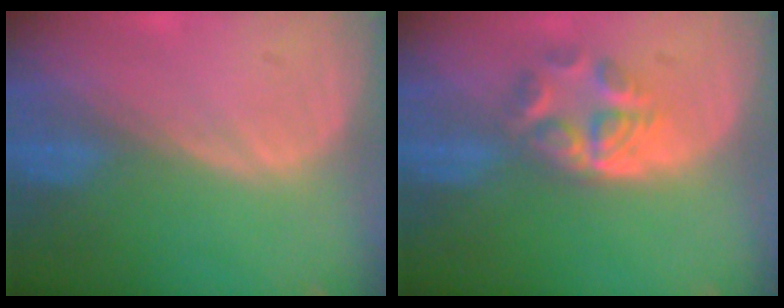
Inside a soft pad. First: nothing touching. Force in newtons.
{"total": 6.1, "press": 5.0, "slide": 3.4}